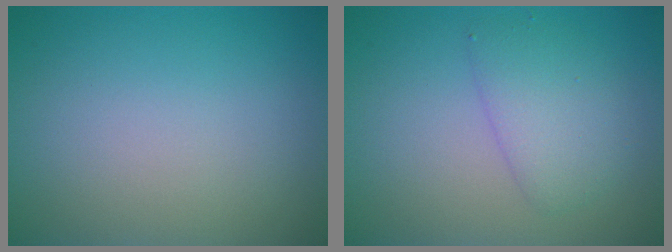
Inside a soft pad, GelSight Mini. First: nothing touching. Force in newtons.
{"total": 3.0, "press": 3.0, "slide": 0.1}